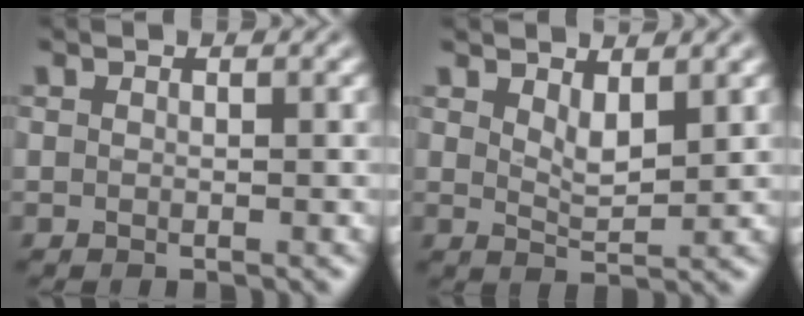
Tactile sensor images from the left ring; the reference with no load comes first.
{"total": 2.3, "force": [1.4, 0.7, 1.7], "torque": [-0.031, -0.007, 0.028]}